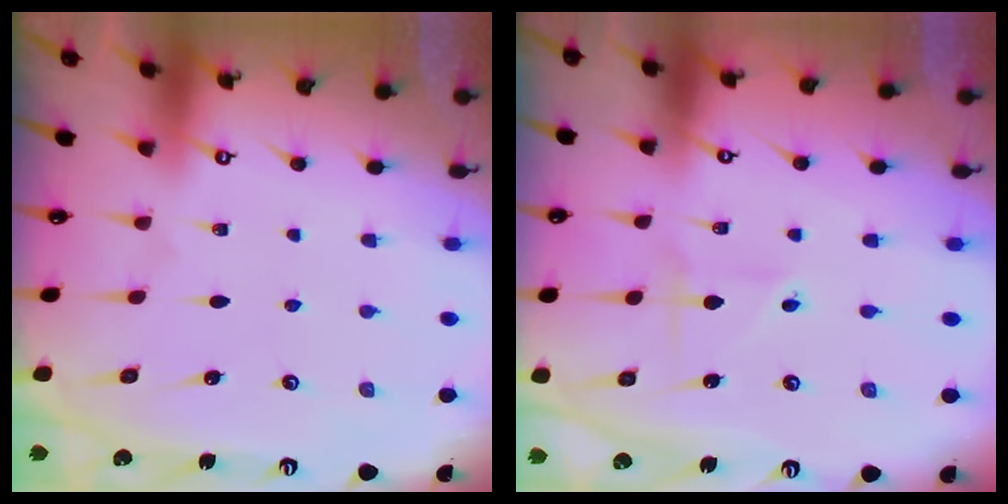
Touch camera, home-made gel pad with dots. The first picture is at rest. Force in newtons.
{"total": 2.0, "press": 1.9, "slide": 0.3}